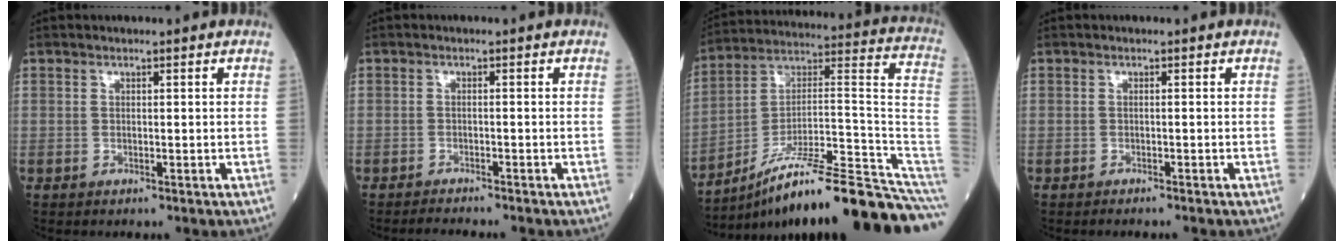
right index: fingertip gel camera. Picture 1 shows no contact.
{"total": 3.0, "force": [-2.9, -0.2, 0.8], "torque": [-0.012, -0.010, -0.043]}
{"total": 24.5, "force": [-18.6, 0.6, 15.9], "torque": [-0.140, 0.047, -0.290]}
{"total": 2.5, "force": [-2.3, 0.1, 1.0], "torque": [-0.014, -0.002, -0.028]}